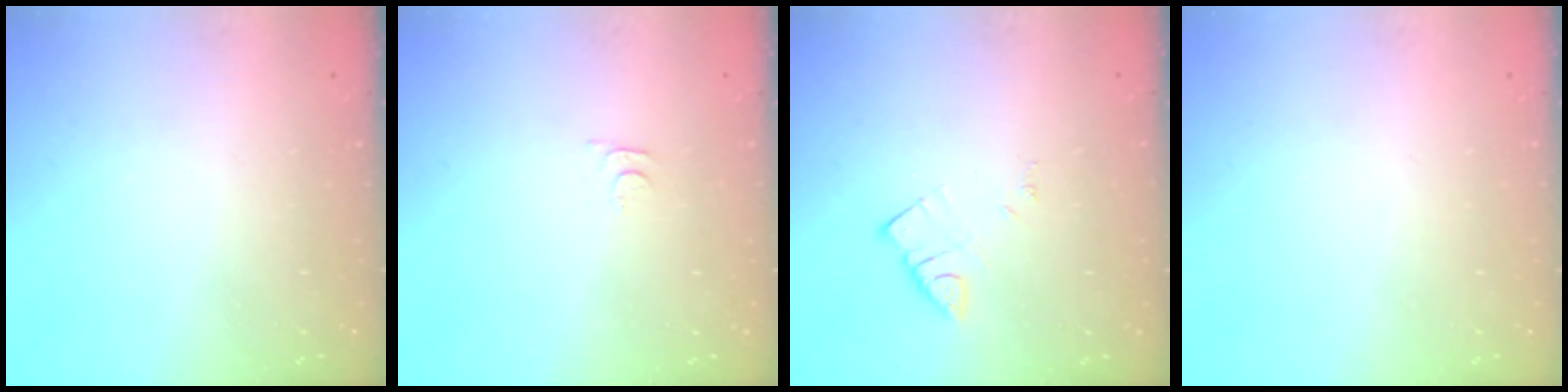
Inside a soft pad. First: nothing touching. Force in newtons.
{"total": 4.4, "press": 4.4, "slide": 0.4}
{"total": 3.5, "press": 3.5, "slide": 0.4}
{"total": 0.0}